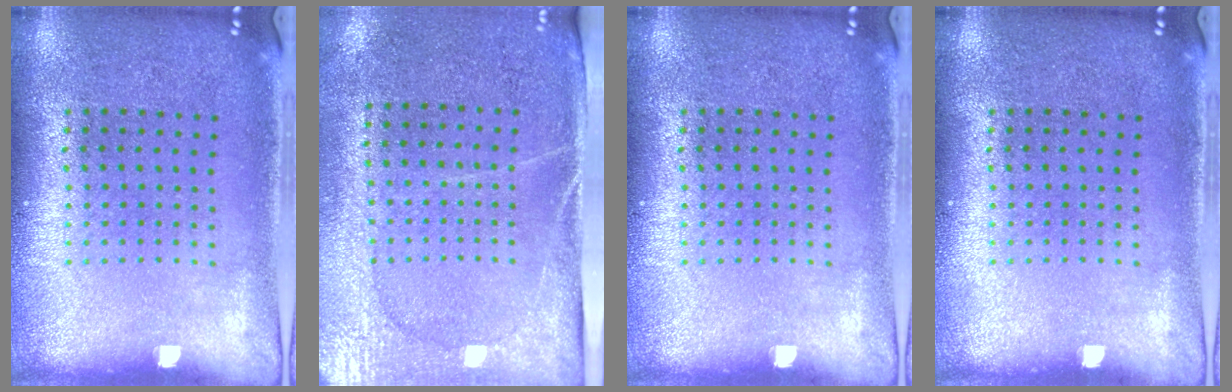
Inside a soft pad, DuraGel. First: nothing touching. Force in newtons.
{"total": 2.9, "press": 2.5, "slide": 1.4}
{"total": 0.0}
{"total": 0.0}